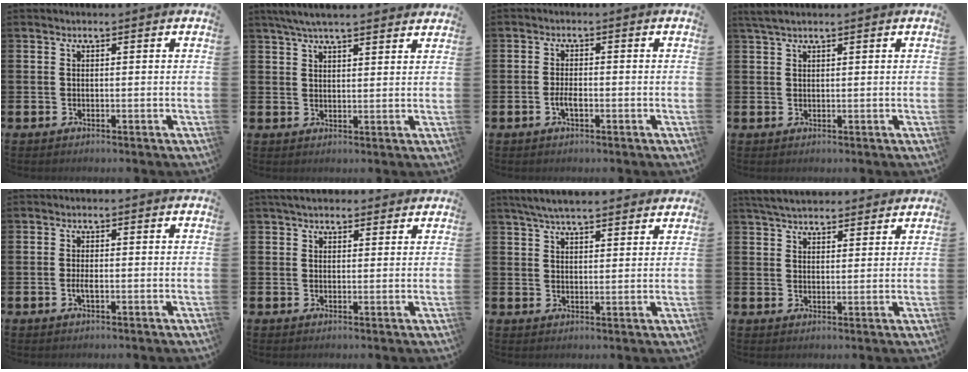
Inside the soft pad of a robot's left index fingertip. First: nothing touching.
{"total": 5.2, "force": [4.8, 0.7, 1.8], "torque": [-0.043, -0.010, 0.087]}
{"total": 2.0, "force": [-0.6, 0.8, 1.7], "torque": [-0.037, 0.004, -0.011]}
{"total": 2.1, "force": [1.7, 0.4, 1.1], "torque": [-0.022, 0.004, 0.031]}
{"total": 1.2, "force": [-0.2, 0.4, 1.2], "torque": [-0.026, 0.002, -0.003]}
{"total": 3.4, "force": [3.1, 1.2, 0.6], "torque": [-0.007, -0.009, 0.056]}
{"total": 5.5, "force": [5.2, 0.7, 1.6], "torque": [-0.047, -0.013, 0.096]}
{"total": 4.6, "force": [4.5, 1.0, 0.8], "torque": [-0.023, -0.019, 0.082]}